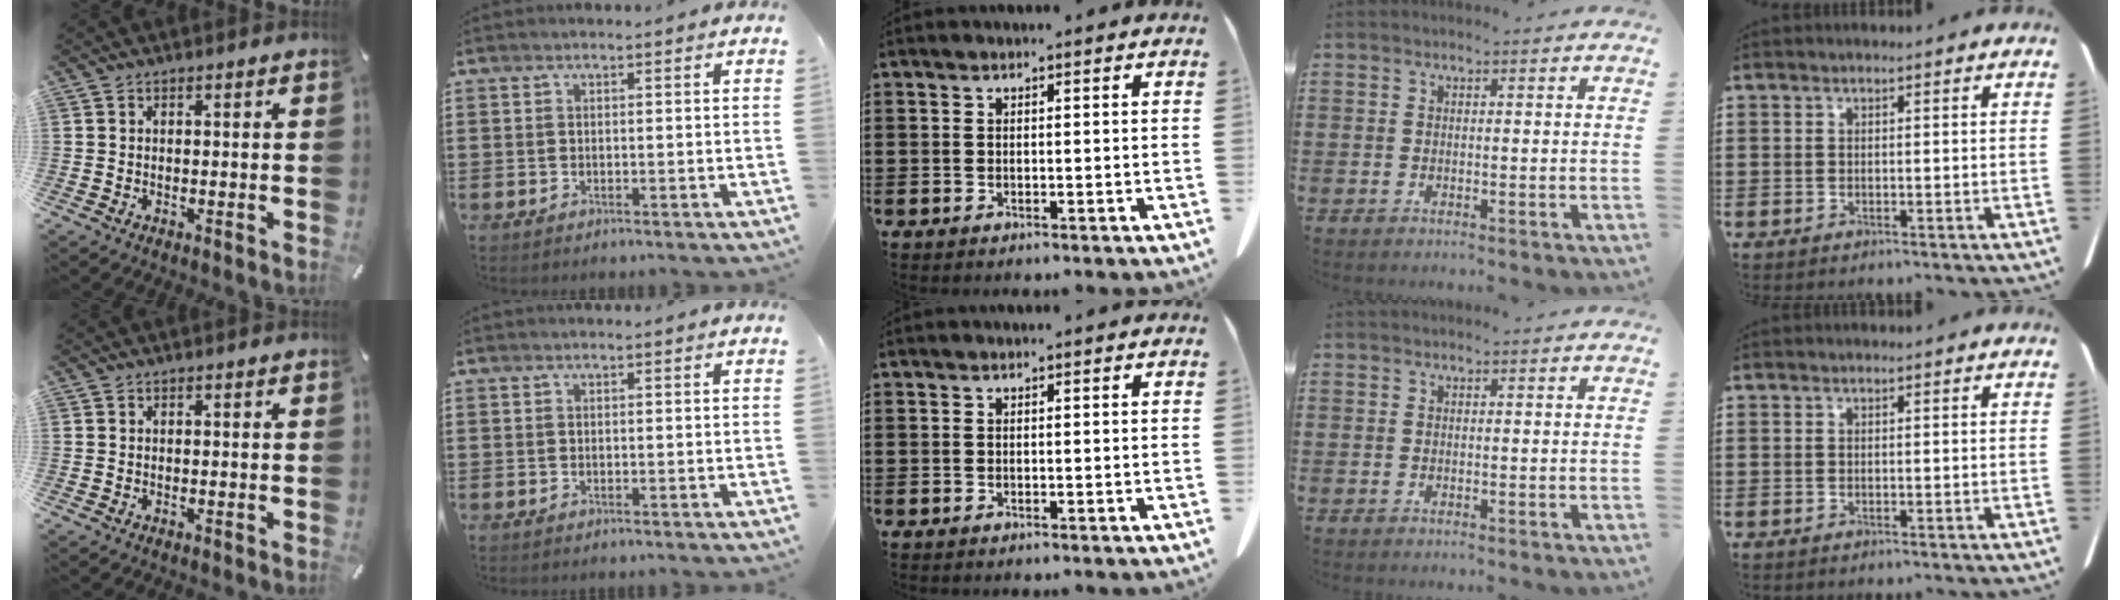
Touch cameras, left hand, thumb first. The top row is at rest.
{}